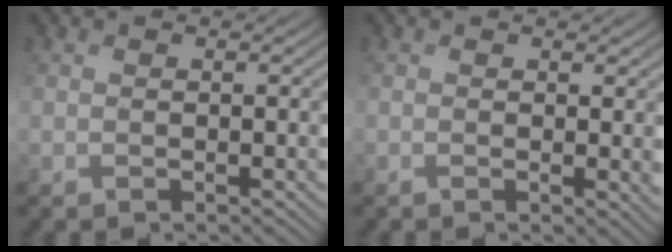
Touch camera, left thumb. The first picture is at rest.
{"total": 1.5, "force": [0.5, 0.2, 1.4], "torque": [-0.020, -0.005, 0.006]}